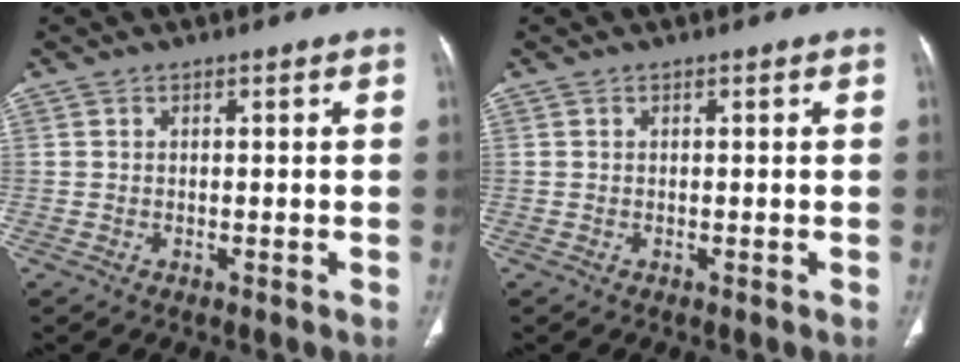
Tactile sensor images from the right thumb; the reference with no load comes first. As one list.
[{"total": 0.0}]